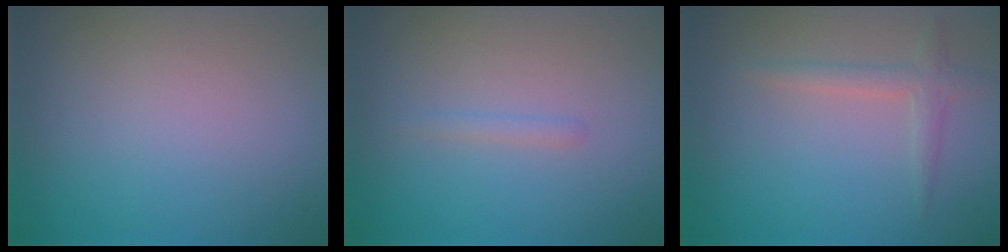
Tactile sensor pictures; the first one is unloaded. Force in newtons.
{"total": 0.7, "press": 0.7, "slide": 0.1}
{"total": 1.7, "press": 1.7, "slide": 0.1}